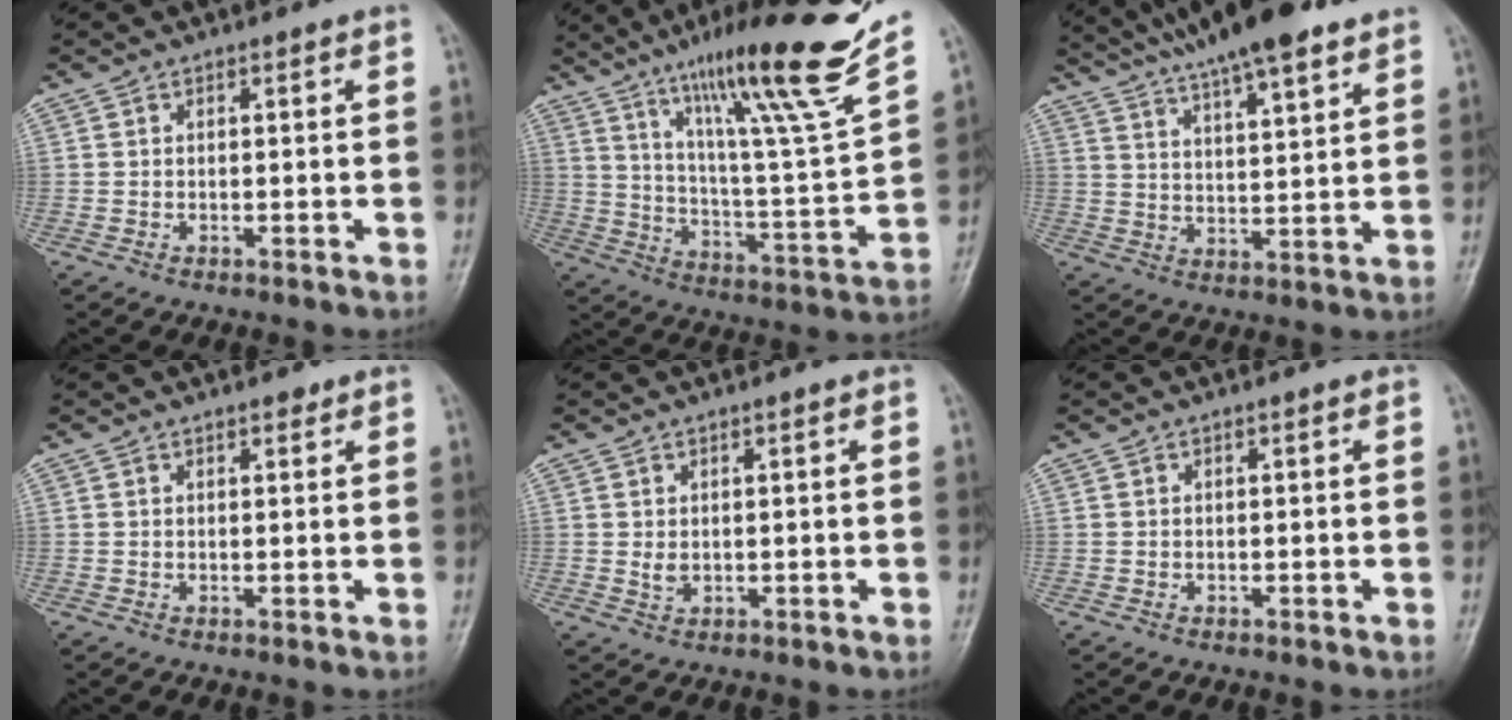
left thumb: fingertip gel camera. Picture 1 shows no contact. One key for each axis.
{"total": 23.2, "fx": 16.5, "fy": 0.6, "fz": 16.4, "tx": -0.229, "ty": -0.080, "tz": 0.267}
{"total": 15.9, "fx": 12.1, "fy": 3.2, "fz": 9.9, "tx": -0.145, "ty": -0.030, "tz": 0.195}
{"total": 1.5, "fx": 1.1, "fy": 0.6, "fz": 0.8, "tx": -0.006, "ty": -0.006, "tz": 0.015}
{"total": 1.8, "fx": 0.7, "fy": 0.9, "fz": 1.5, "tx": -0.024, "ty": -0.006, "tz": 0.018}
{"total": 0.0}